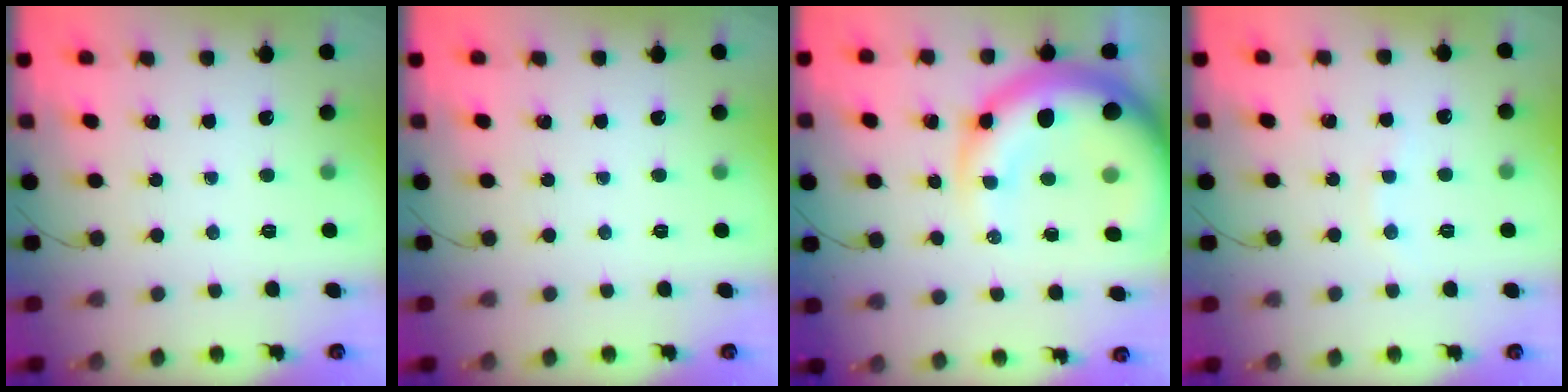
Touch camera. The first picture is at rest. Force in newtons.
{"total": 0.0}
{"total": 16.3, "press": 15.6, "slide": 4.7}
{"total": 2.7, "press": 2.6, "slide": 0.8}